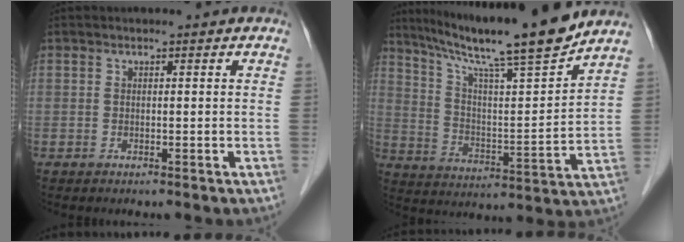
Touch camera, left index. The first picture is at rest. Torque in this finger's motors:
{"motor_torque": [0.80, -0.89, 0.63, 0.18]}